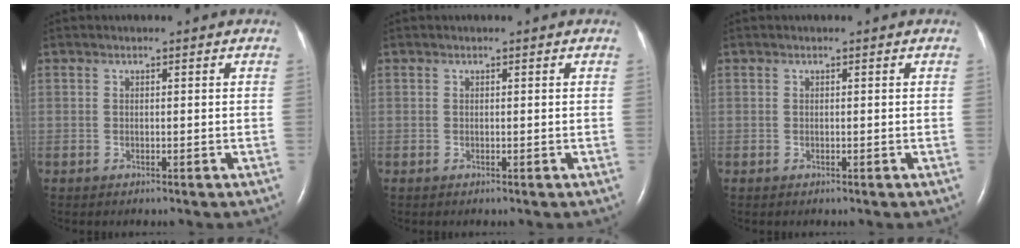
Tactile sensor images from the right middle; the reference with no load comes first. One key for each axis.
{"total": 0.0}
{"total": 0.0}